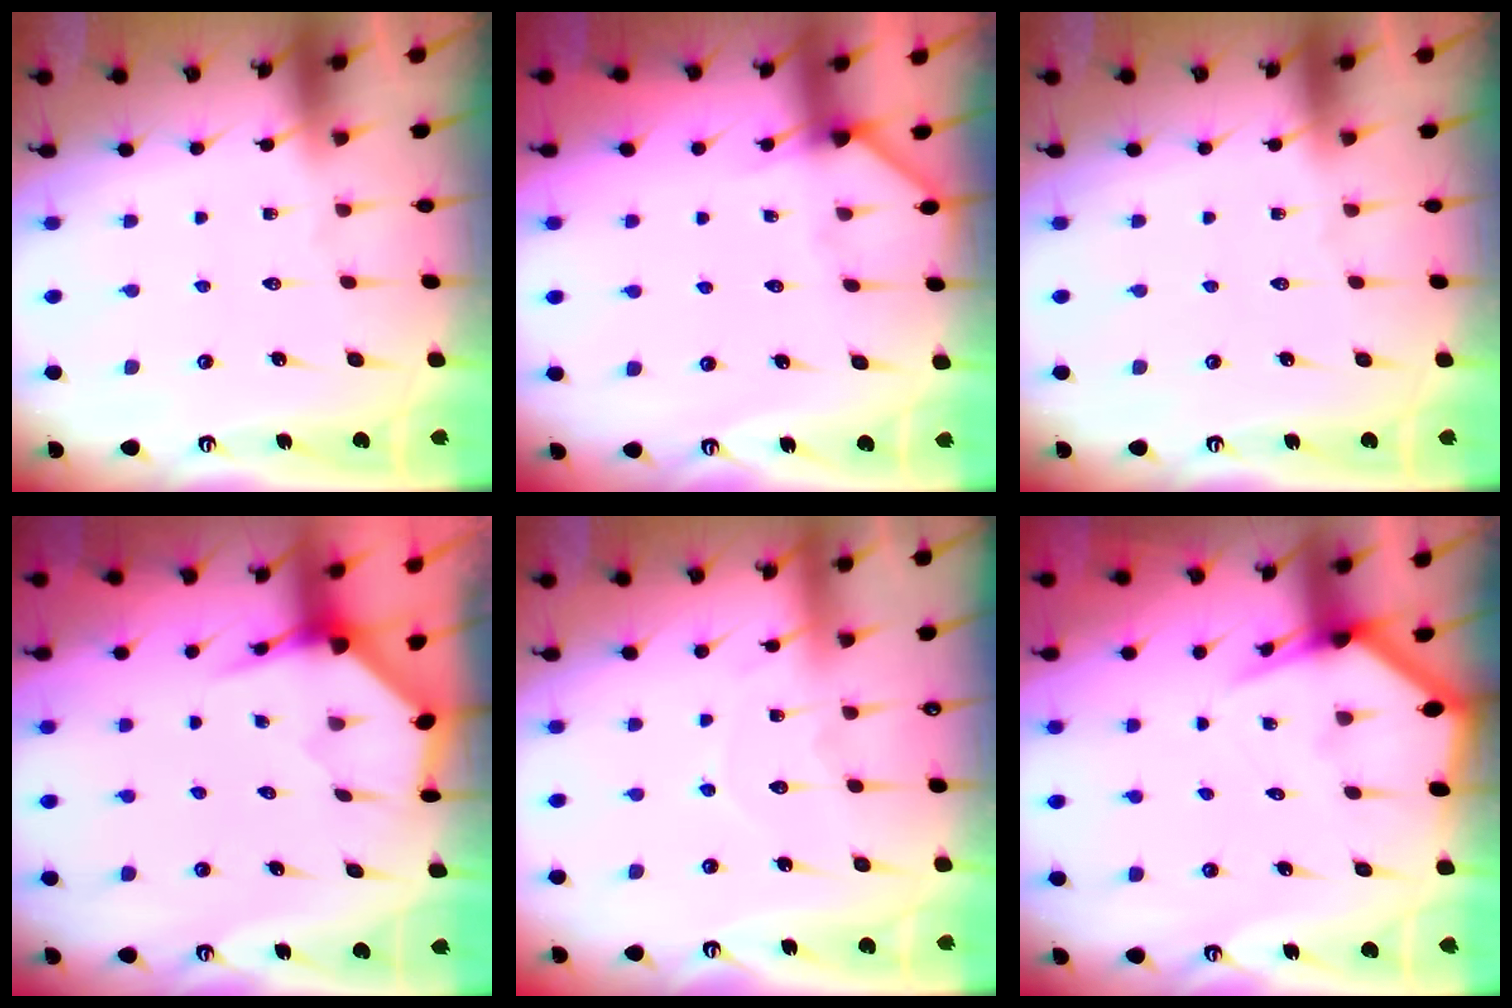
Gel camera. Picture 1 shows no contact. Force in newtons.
{"total": 4.3, "press": 4.3, "slide": 0.5}
{"total": 0.0}
{"total": 3.9, "press": 3.9, "slide": 0.4}
{"total": 5.9, "press": 5.8, "slide": 0.5}
{"total": 4.0, "press": 4.0, "slide": 0.5}